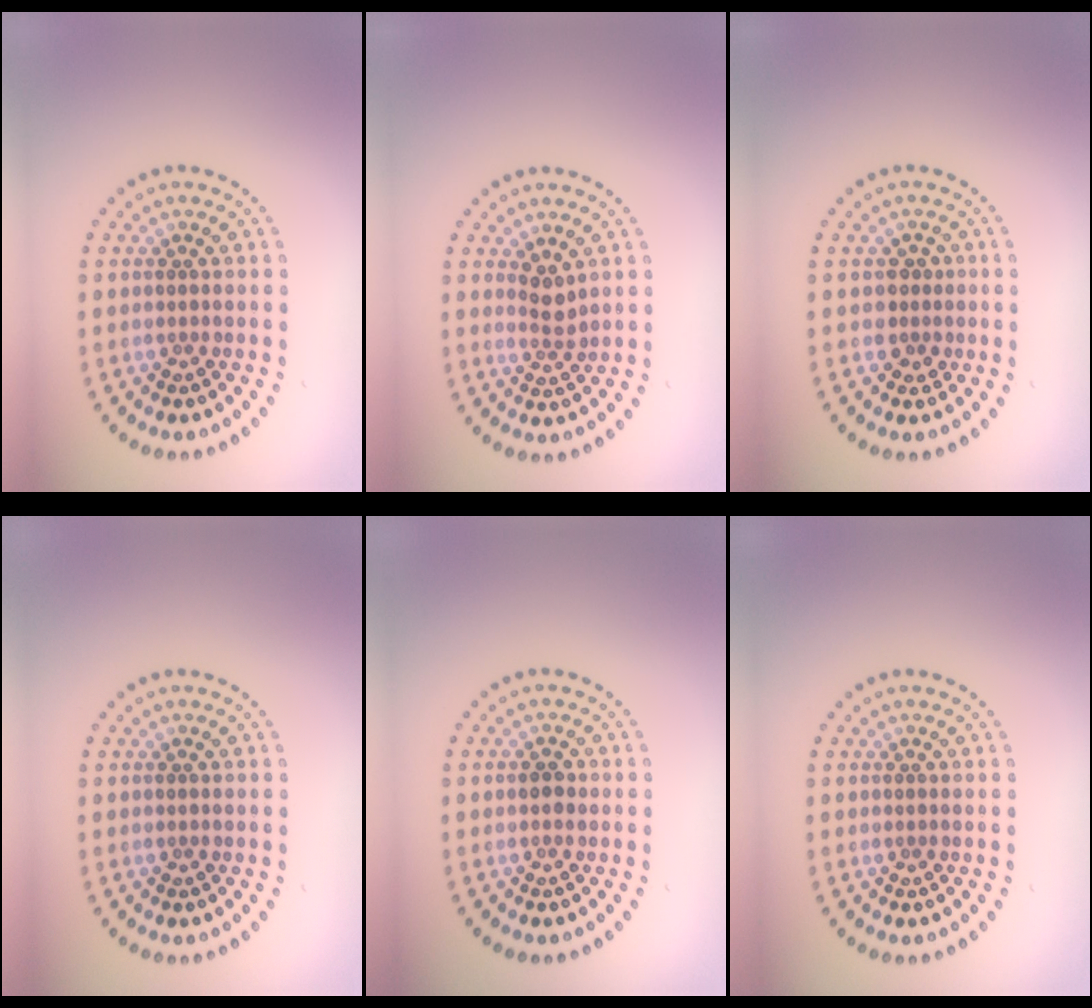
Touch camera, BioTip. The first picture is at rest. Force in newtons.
{"total": 1.7, "press": 1.4, "slide": 1.0}
{"total": 1.7, "press": 1.4, "slide": 1.0}
{"total": 0.0}
{"total": 1.0, "press": 1.0, "slide": 0.1}
{"total": 0.0}